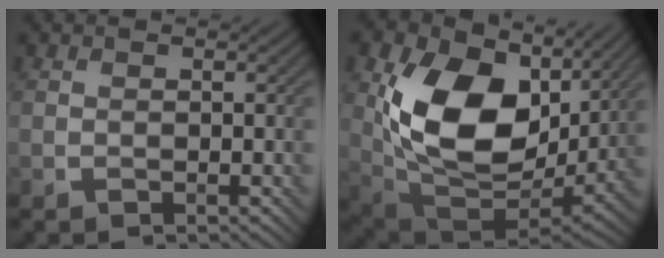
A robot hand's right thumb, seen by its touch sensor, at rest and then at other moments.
{"total": 17.0, "force": [4.2, 11.4, 11.9], "torque": [-0.226, -0.005, 0.083]}